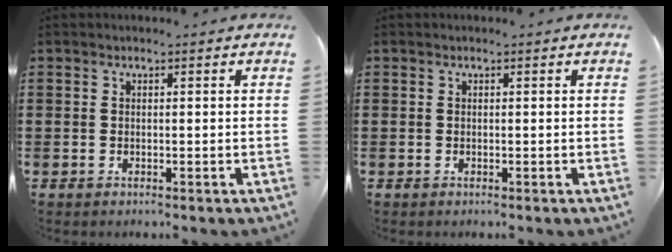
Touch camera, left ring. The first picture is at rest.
{"total": 0.0}